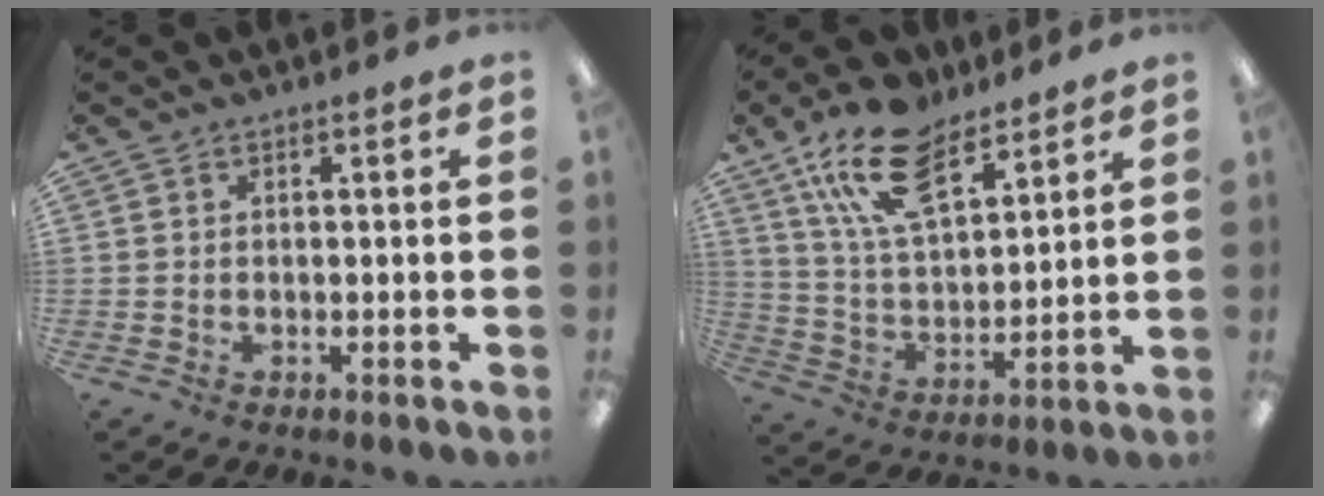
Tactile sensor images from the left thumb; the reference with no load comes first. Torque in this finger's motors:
{"motor_torque": [0.23, 0.23, 1.34, -1.43, 0.25]}